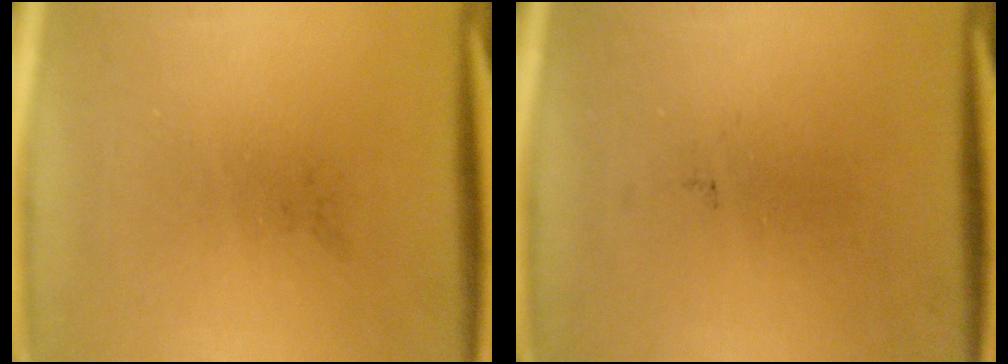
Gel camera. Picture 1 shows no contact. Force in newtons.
{"total": 0.0}